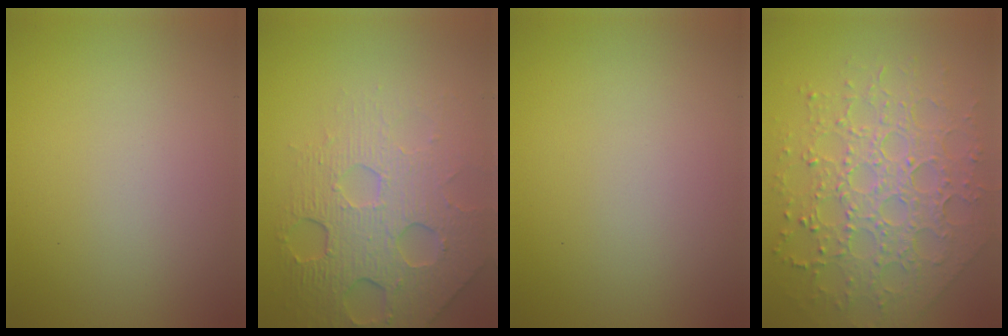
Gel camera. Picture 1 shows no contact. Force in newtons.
{"total": 7.6, "press": 5.2, "slide": 5.5}
{"total": 0.0}
{"total": 8.0, "press": 5.8, "slide": 5.5}